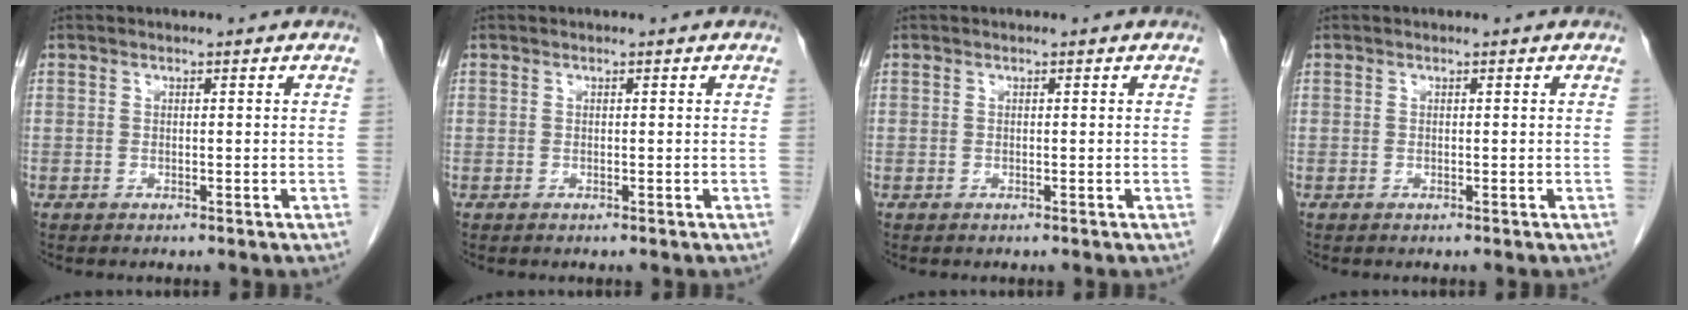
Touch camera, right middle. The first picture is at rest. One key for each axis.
{"total": 0.0}
{"total": 0.0}
{"total": 0.0}